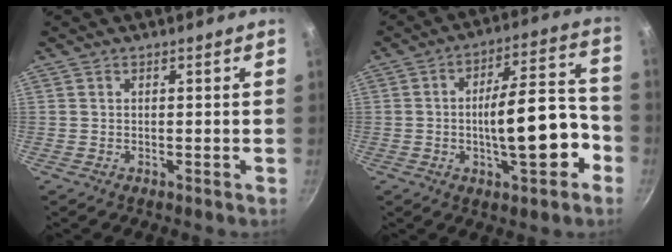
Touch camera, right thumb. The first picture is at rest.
{"total": 15.2, "force": [-4.3, 5.5, 13.5], "torque": [-0.176, 0.051, -0.063]}